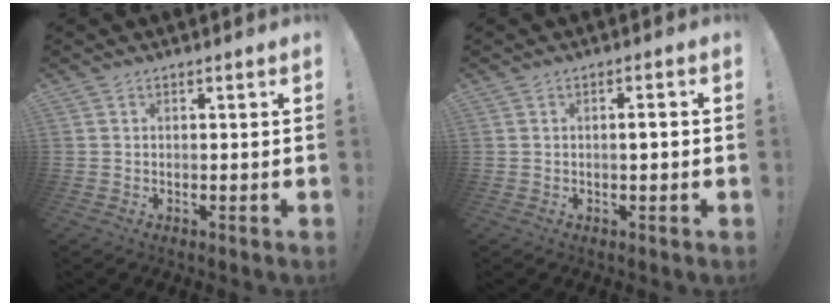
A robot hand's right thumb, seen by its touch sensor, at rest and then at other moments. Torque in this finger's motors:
{"motor_torque": [-0.10, -0.28, -0.10, 0.18, 0.12]}